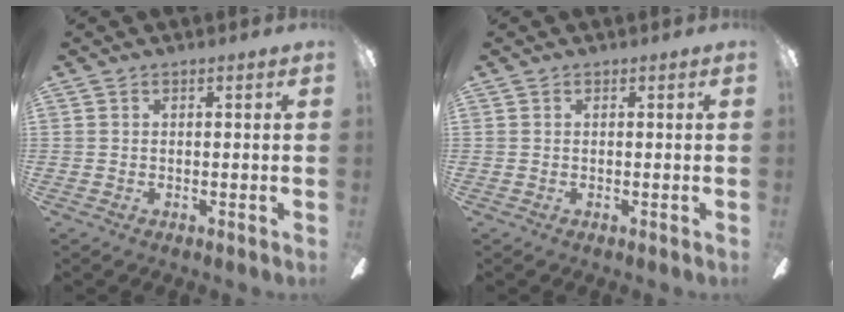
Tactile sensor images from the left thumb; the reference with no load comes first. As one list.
[{"total": 0.0}]